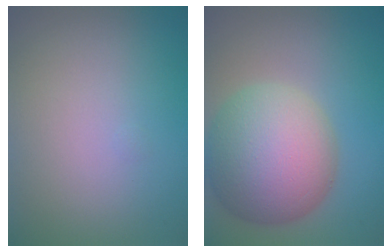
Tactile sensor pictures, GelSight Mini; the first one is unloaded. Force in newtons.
{"total": 10.5, "press": 10.5, "slide": 0.6}